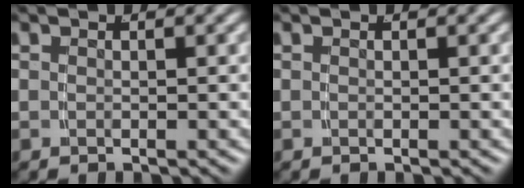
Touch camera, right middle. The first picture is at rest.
{"total": 0.0}